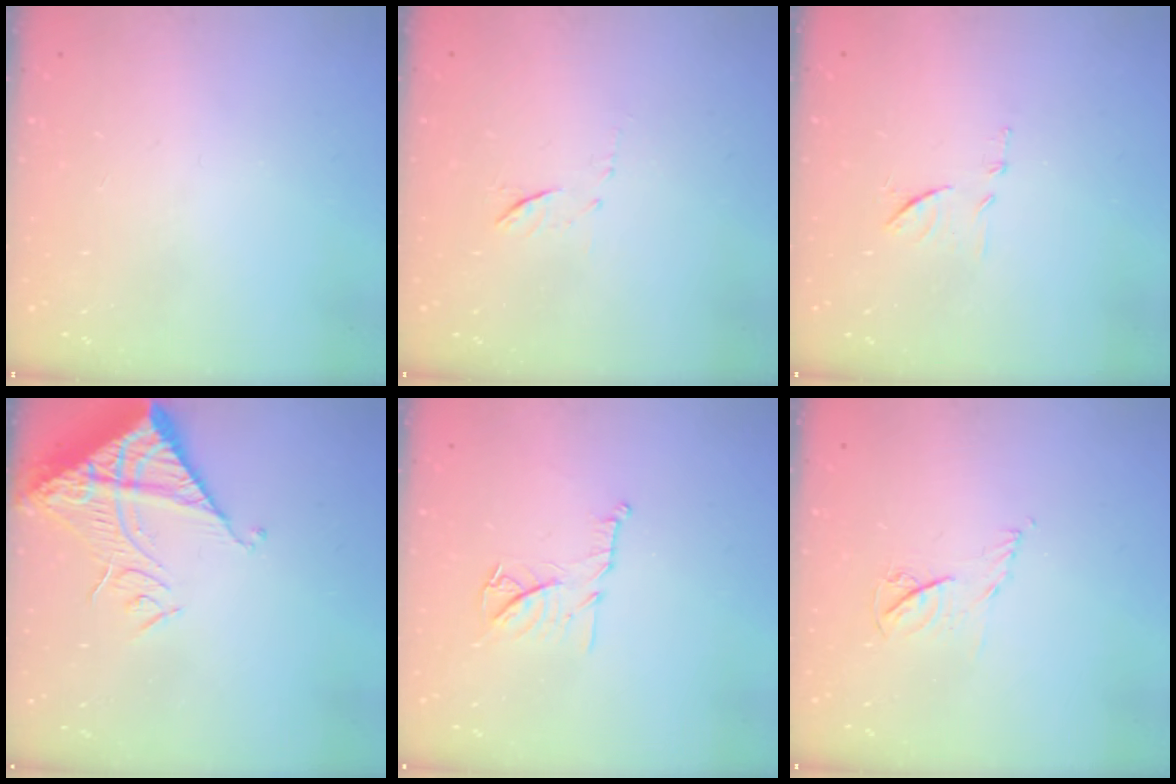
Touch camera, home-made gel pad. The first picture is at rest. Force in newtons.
{"total": 6.3, "press": 6.3, "slide": 0.7}
{"total": 8.2, "press": 8.2, "slide": 0.6}
{"total": 13.1, "press": 13.0, "slide": 1.7}
{"total": 11.0, "press": 11.0, "slide": 0.1}
{"total": 4.4, "press": 4.3, "slide": 0.6}